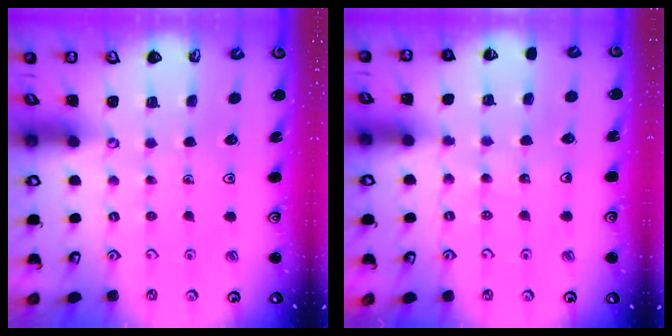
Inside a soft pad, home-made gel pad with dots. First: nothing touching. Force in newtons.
{"total": 3.7, "press": 3.1, "slide": 2.1}